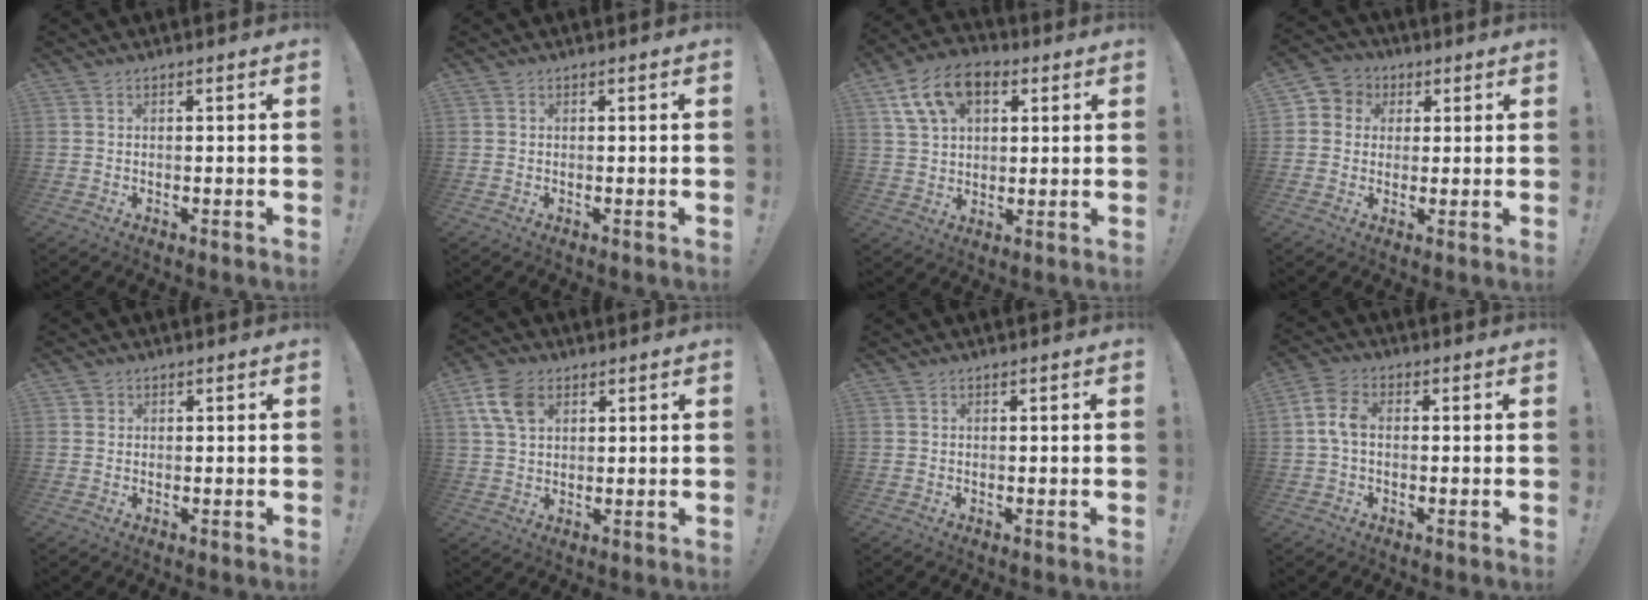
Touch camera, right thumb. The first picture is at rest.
{"total": 0.0}
{"total": 13.7, "force": [5.9, 8.9, 8.5], "torque": [-0.144, -0.011, 0.119]}
{"total": 5.7, "force": [0.4, 5.6, 1.4], "torque": [-0.013, 0.005, 0.010]}
{"total": 1.2, "force": [0.6, 1.0, 0.1], "torque": [0.003, 0.000, 0.011]}
{"total": 9.2, "force": [3.9, 6.1, 5.7], "torque": [-0.116, -0.001, 0.075]}
{"total": 0.0}
{"total": 6.1, "force": [0.0, 3.5, 4.9], "torque": [-0.109, 0.007, 0.000]}